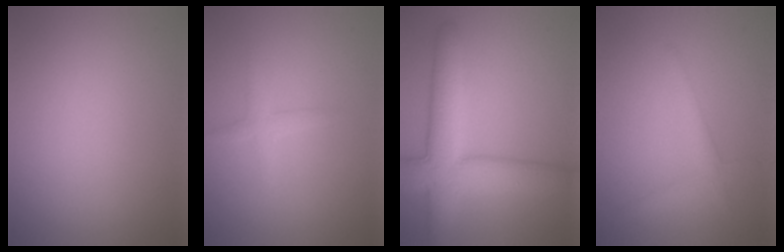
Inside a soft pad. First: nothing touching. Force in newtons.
{"total": 1.3, "press": 1.3, "slide": 0.1}
{"total": 7.4, "press": 7.4, "slide": 0.6}
{"total": 1.6, "press": 1.6, "slide": 0.1}